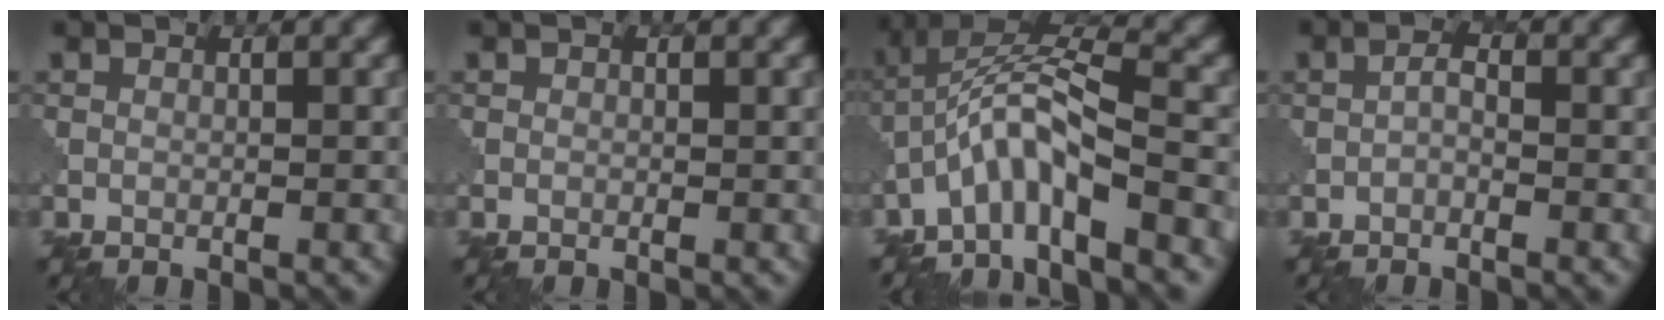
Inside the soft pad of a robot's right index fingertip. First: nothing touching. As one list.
[{"total": 0.0}, {"total": 6.4, "force": [-3.6, 1.4, 5.1], "torque": [-0.098, 0.016, -0.075]}, {"total": 1.2, "force": [-0.6, 0.5, 0.9], "torque": [-0.019, 0.004, -0.012]}]